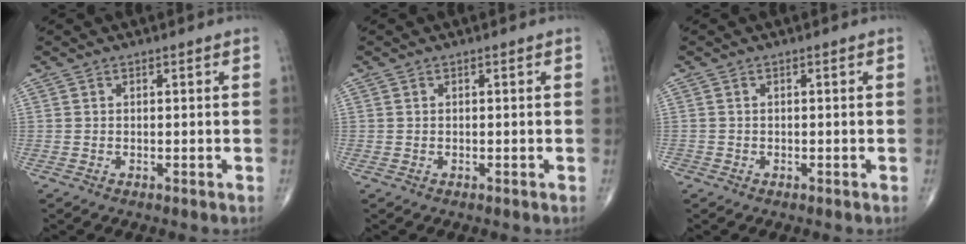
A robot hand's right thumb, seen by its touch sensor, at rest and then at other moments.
{"total": 0.0}
{"total": 0.7, "force": [-0.4, 0.6, 0.0], "torque": [0.000, 0.003, -0.009]}